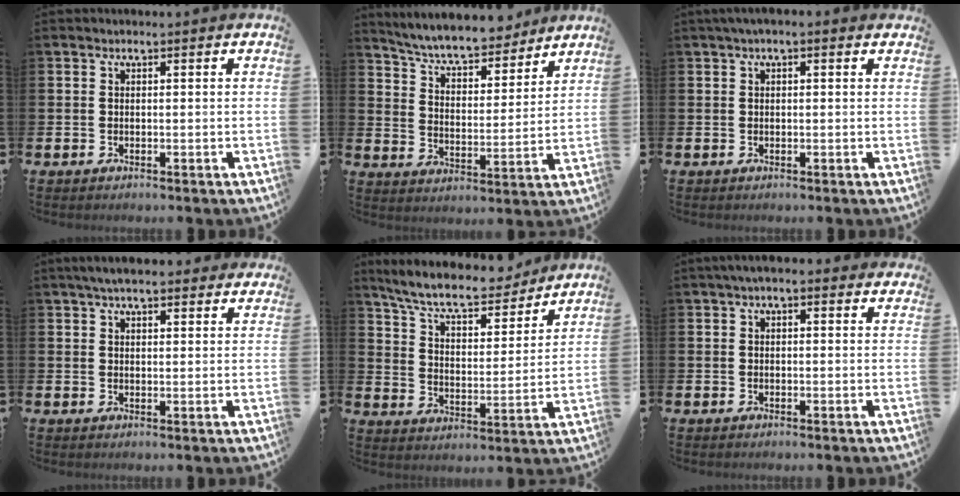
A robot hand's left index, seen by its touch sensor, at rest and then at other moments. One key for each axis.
{"total": 7.3, "fx": 6.9, "fy": 1.1, "fz": 2.0, "tx": -0.063, "ty": -0.050, "tz": 0.117}
{"total": 0.9, "fx": 0.5, "fy": 0.2, "fz": 0.7, "tx": -0.012, "ty": 0.004, "tz": 0.007}
{"total": 4.0, "fx": 3.5, "fy": 1.1, "fz": 1.7, "tx": -0.037, "ty": -0.005, "tz": 0.064}
{"total": 9.0, "fx": 8.3, "fy": 1.8, "fz": 3.2, "tx": -0.091, "ty": -0.055, "tz": 0.143}
{"total": 1.5, "fx": 1.0, "fy": 0.6, "fz": 0.9, "tx": -0.016, "ty": 0.006, "tz": 0.017}